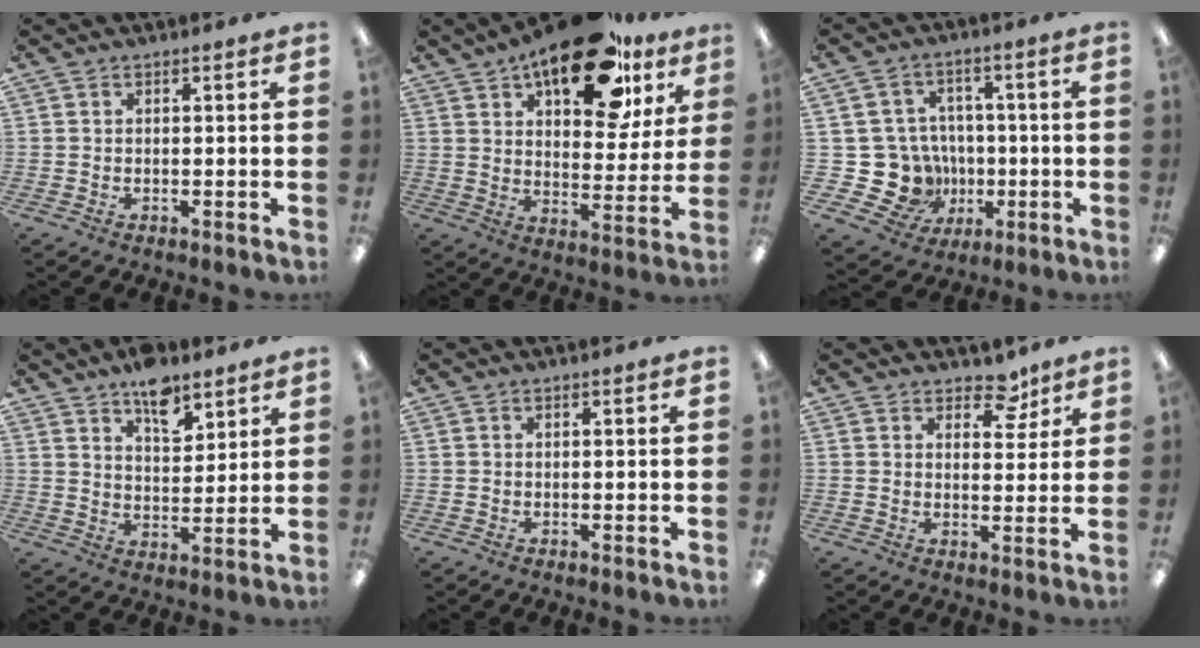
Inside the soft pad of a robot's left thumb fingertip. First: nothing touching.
{"total": 22.0, "force": [14.0, 9.9, 13.9], "torque": [-0.196, -0.066, 0.229]}
{"total": 14.1, "force": [-2.8, 13.0, 4.8], "torque": [-0.119, 0.012, -0.033]}
{"total": 9.2, "force": [6.7, 4.4, 4.5], "torque": [-0.053, -0.041, 0.114]}
{"total": 0.0}
{"total": 6.5, "force": [4.8, 3.5, 2.5], "torque": [-0.017, -0.026, 0.080]}